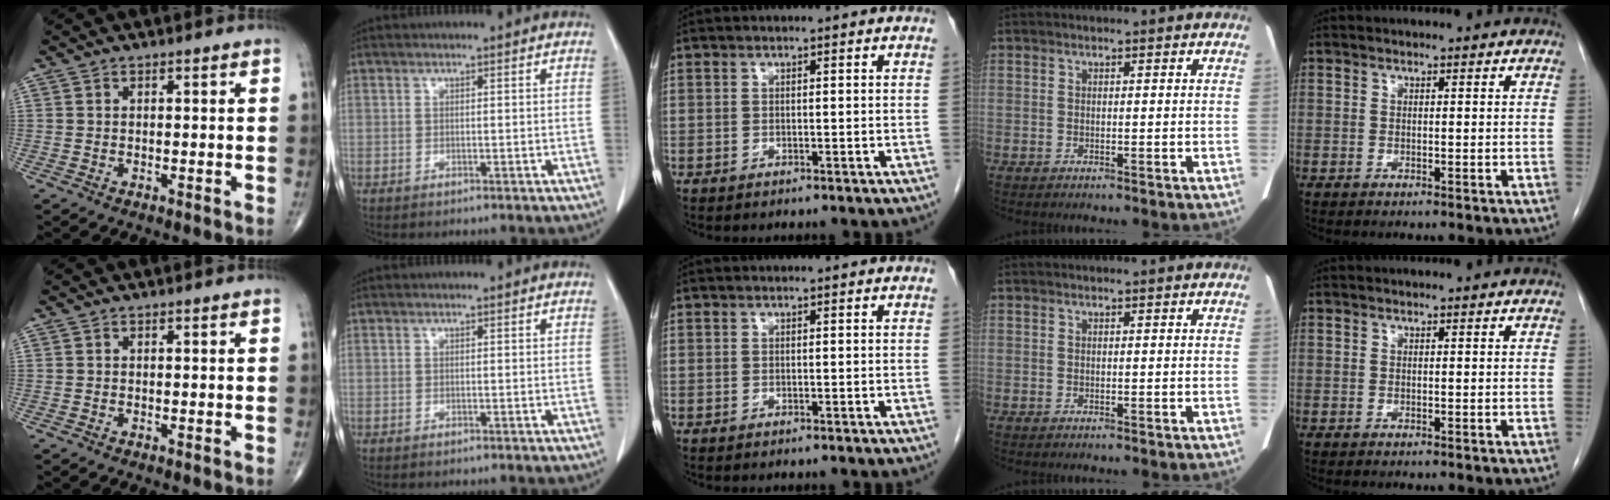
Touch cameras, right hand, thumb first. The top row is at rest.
{}